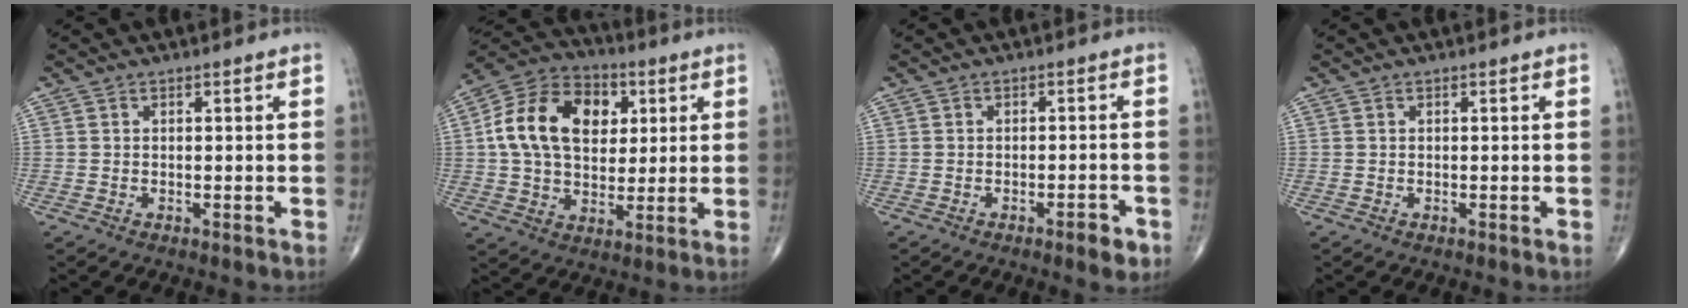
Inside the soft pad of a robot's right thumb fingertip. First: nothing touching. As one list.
[{"total": 18.3, "force": [3.8, 12.9, 12.5], "torque": [-0.199, 0.011, 0.060]}, {"total": 3.4, "force": [-2.0, 1.1, 2.5], "torque": [-0.030, 0.008, -0.025]}, {"total": 0.0}]